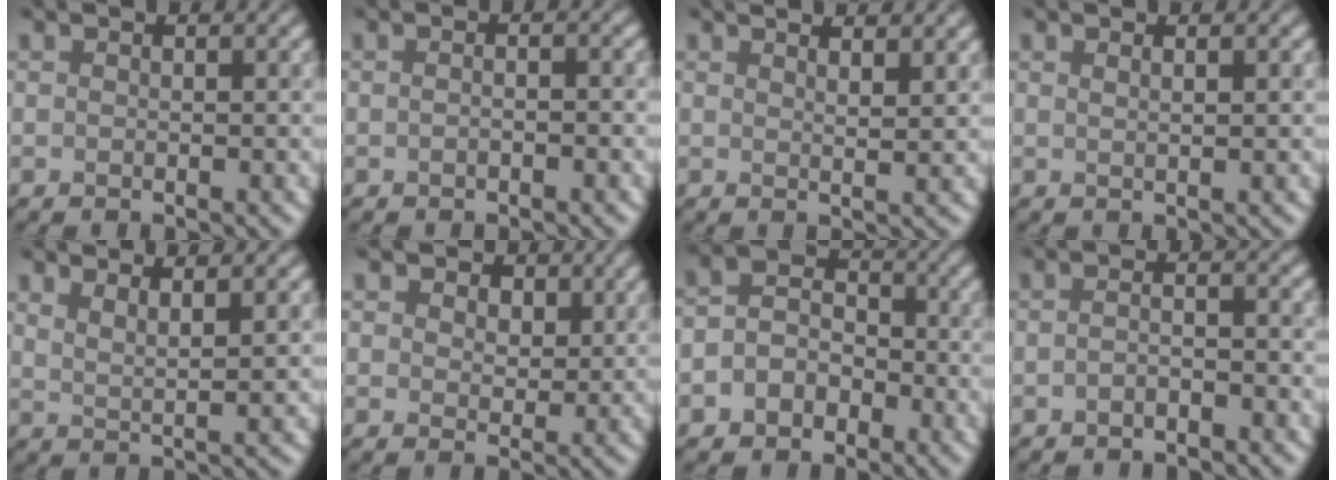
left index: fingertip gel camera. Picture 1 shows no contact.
{"total": 1.7, "force": [0.0, 0.8, 1.5], "torque": [-0.007, 0.002, -0.019]}
{"total": 3.3, "force": [2.3, 1.0, 2.2], "torque": [-0.010, 0.011, 0.010]}
{"total": 1.4, "force": [0.7, 0.5, 1.1], "torque": [-0.008, 0.003, 0.002]}
{"total": 2.8, "force": [2.1, 0.7, 1.7], "torque": [-0.015, 0.001, 0.034]}
{"total": 4.0, "force": [2.0, 2.7, 2.1], "torque": [-0.043, -0.002, 0.016]}
{"total": 4.4, "force": [-1.3, 3.5, 2.2], "torque": [-0.022, 0.001, -0.030]}
{"total": 1.6, "force": [-1.0, 0.5, 1.2], "torque": [-0.024, 0.002, -0.023]}